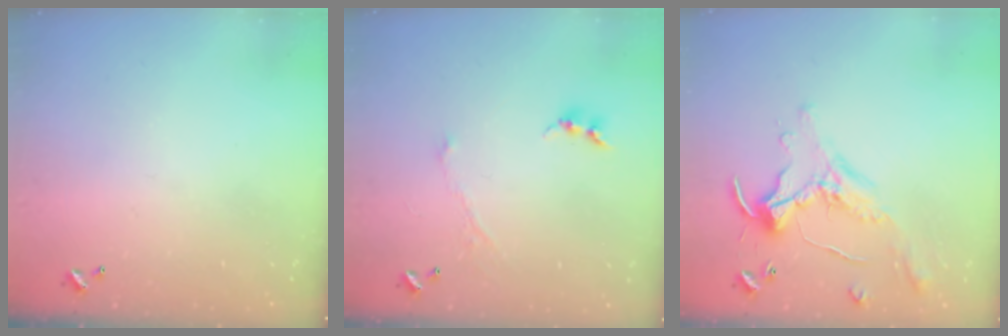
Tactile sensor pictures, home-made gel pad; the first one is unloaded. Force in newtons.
{"total": 1.0, "press": 0.9, "slide": 0.4}
{"total": 0.7, "press": 0.5, "slide": 0.4}